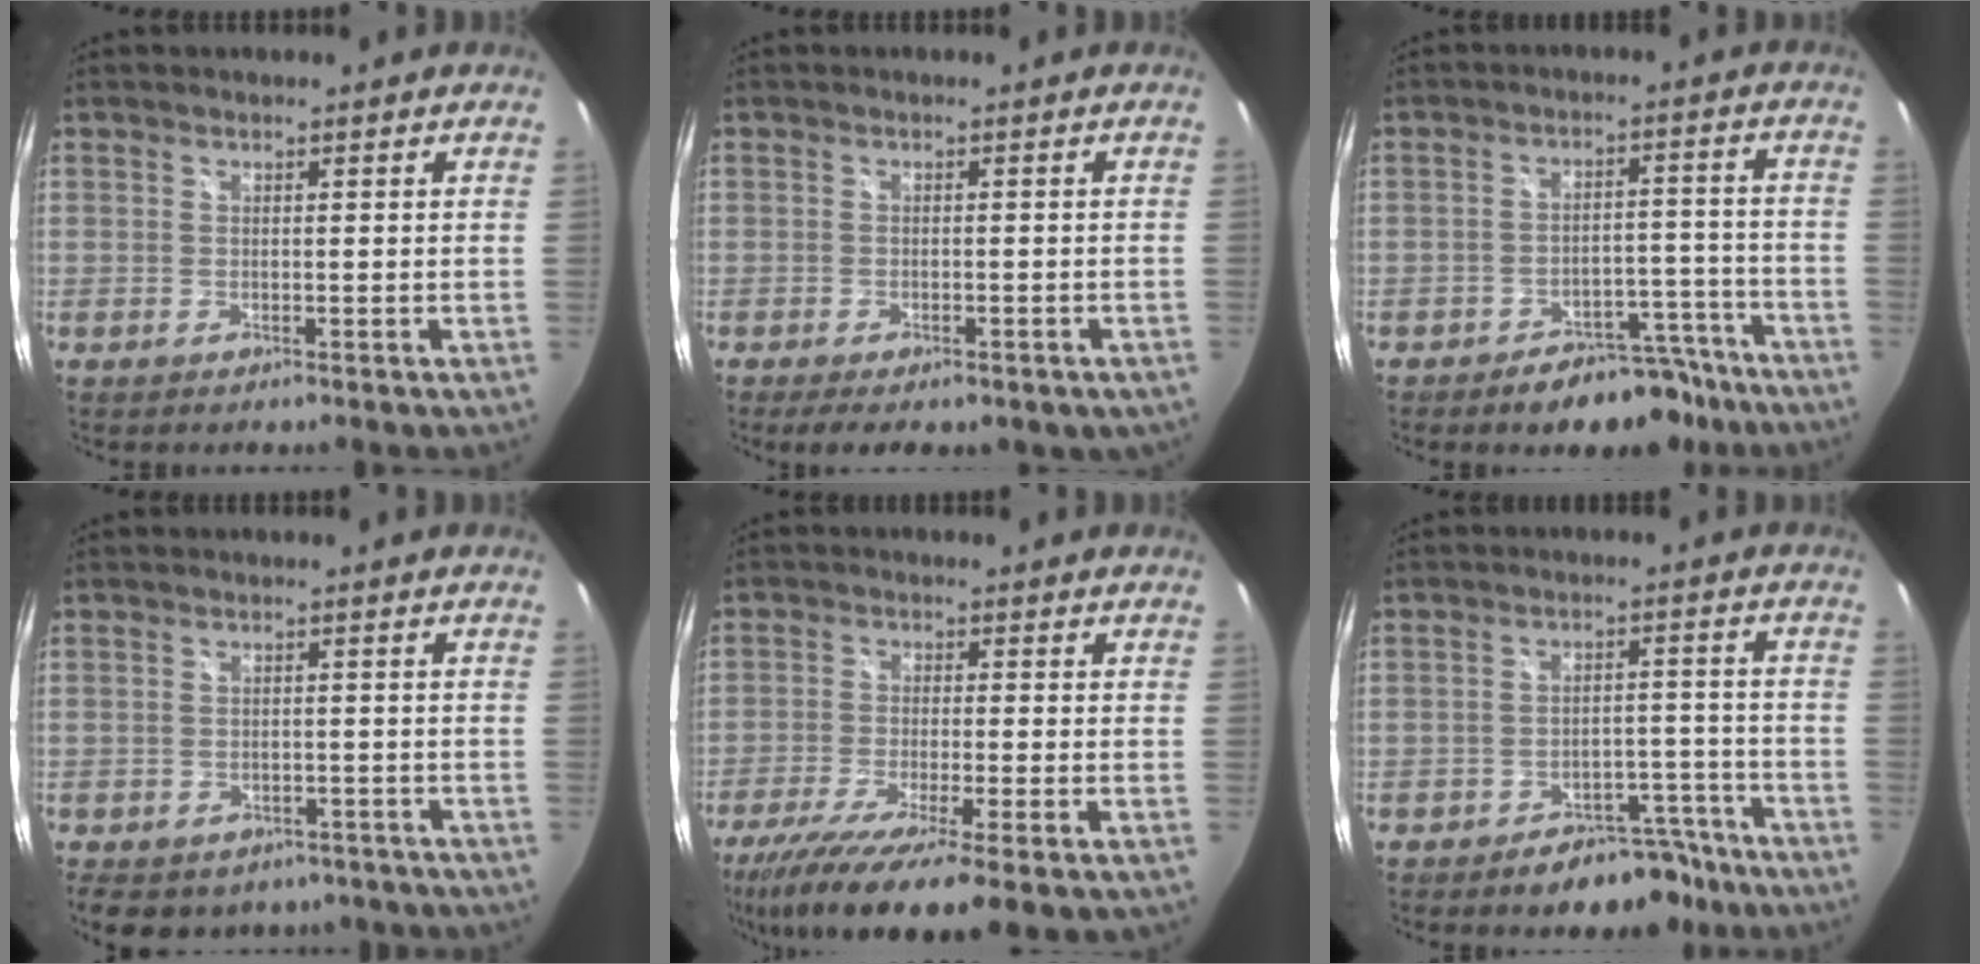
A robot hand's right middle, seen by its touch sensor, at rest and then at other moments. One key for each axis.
{"total": 7.8, "fx": -5.2, "fy": 3.3, "fz": 4.8, "tx": -0.100, "ty": -0.023, "tz": -0.068}
{"total": 10.0, "fx": -8.0, "fy": 4.8, "fz": 3.5, "tx": -0.050, "ty": 0.029, "tz": -0.095}
{"total": 13.2, "fx": -9.6, "fy": 7.2, "fz": 5.4, "tx": -0.116, "ty": -0.006, "tz": -0.119}
{"total": 14.2, "fx": -9.9, "fy": 1.5, "fz": 10.2, "tx": -0.203, "ty": -0.056, "tz": -0.168}
{"total": 8.7, "fx": -7.0, "fy": 4.4, "fz": 2.7, "tx": -0.038, "ty": 0.032, "tz": -0.081}